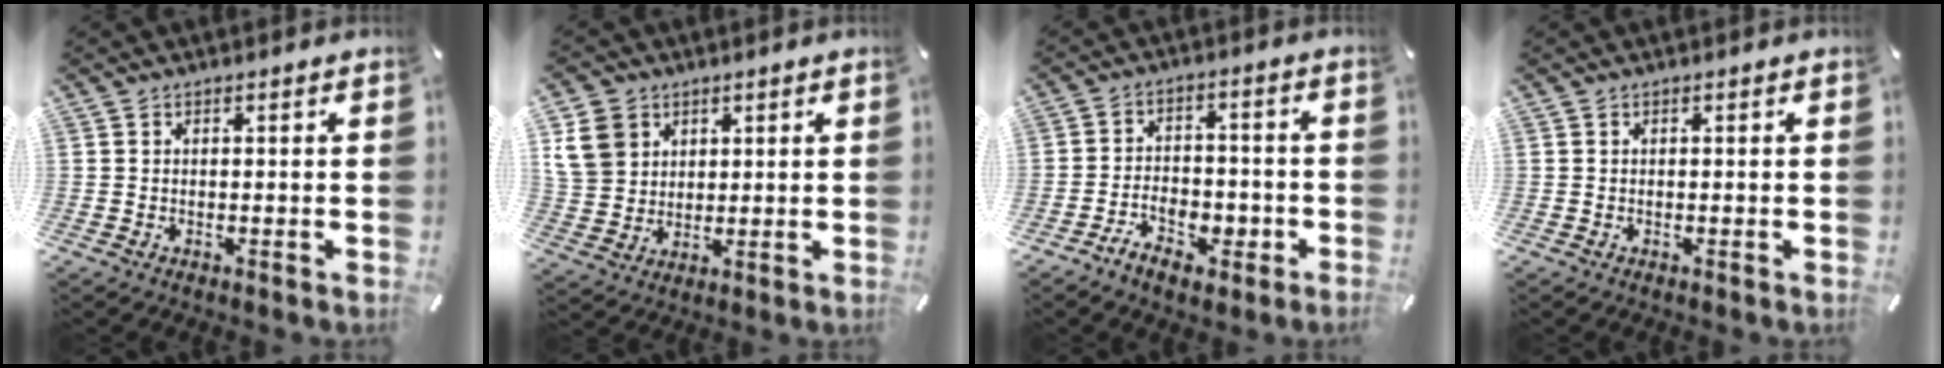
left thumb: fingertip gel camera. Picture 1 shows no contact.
{"total": 8.9, "force": [3.6, 7.7, 2.6], "torque": [-0.072, -0.002, 0.071]}
{"total": 7.2, "force": [-4.5, 4.2, 3.8], "torque": [-0.065, 0.027, -0.081]}
{"total": 0.0}